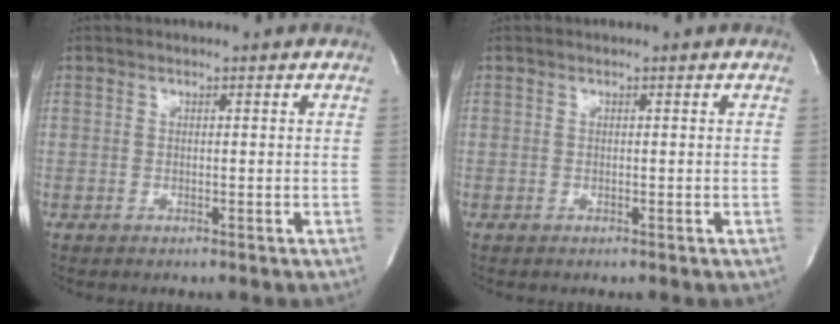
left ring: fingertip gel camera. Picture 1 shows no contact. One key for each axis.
{"total": 0.0}